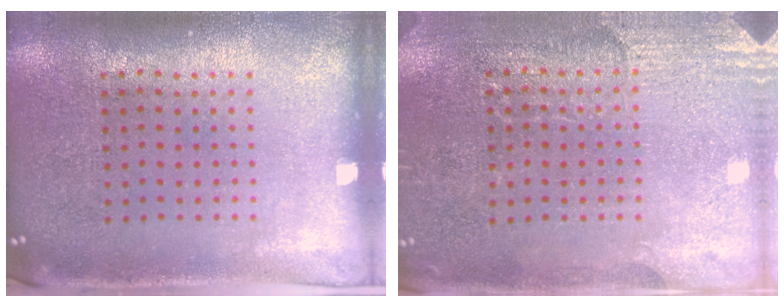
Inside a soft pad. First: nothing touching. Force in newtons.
{"total": 2.8, "press": 2.7, "slide": 0.8}